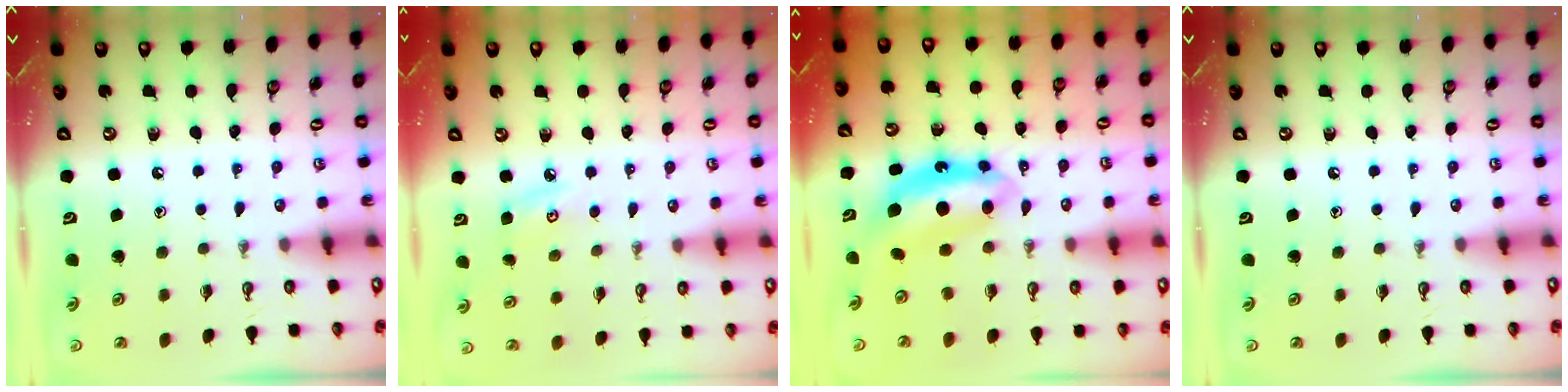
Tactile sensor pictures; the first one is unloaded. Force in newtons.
{"total": 5.2, "press": 5.1, "slide": 0.5}
{"total": 6.9, "press": 6.8, "slide": 0.6}
{"total": 0.0}